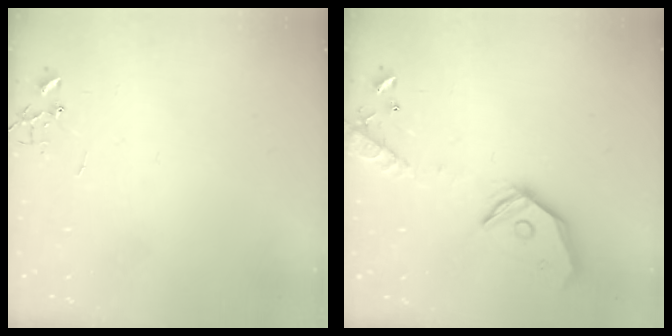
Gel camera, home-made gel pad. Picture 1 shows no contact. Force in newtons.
{"total": 17.6, "press": 17.4, "slide": 2.7}